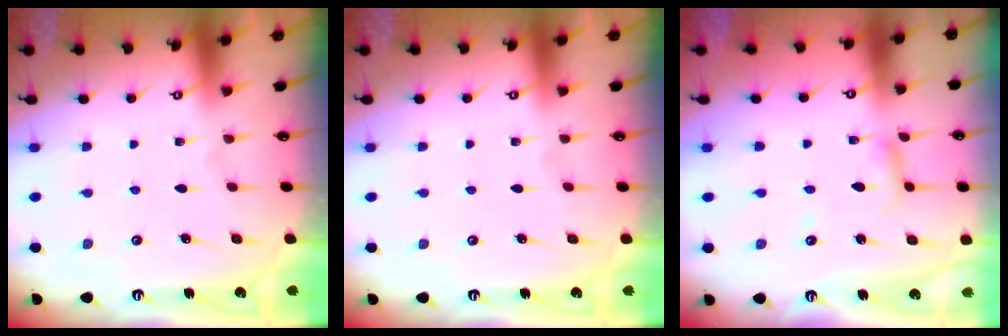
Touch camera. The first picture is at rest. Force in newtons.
{"total": 0.0}
{"total": 5.2, "press": 5.2, "slide": 0.3}